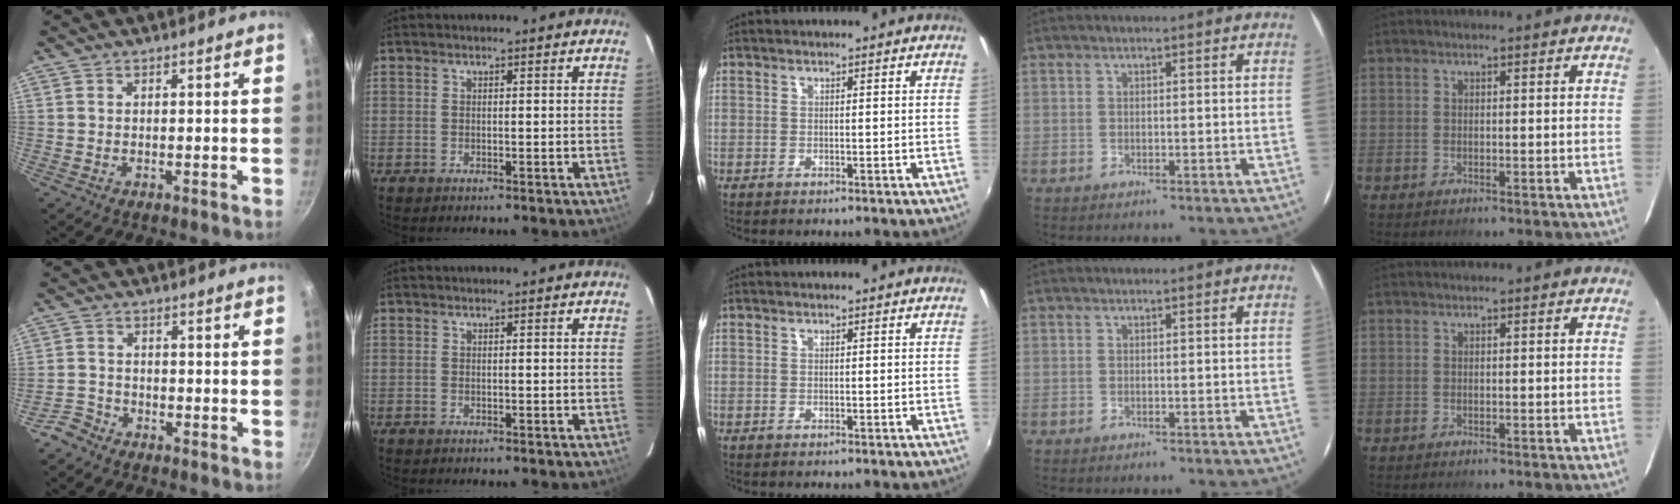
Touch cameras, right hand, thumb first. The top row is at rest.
{"thumb": {"total": 3.3, "force": [-2.7, 1.8, 0.7], "torque": [-0.011, 0.030, -0.054]}}